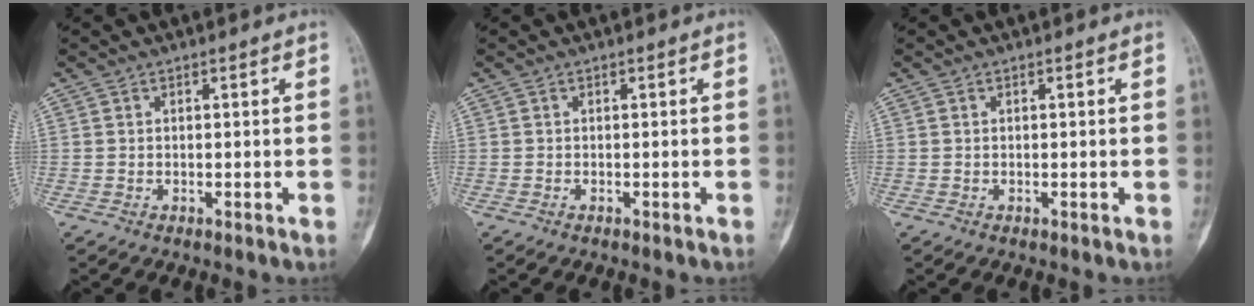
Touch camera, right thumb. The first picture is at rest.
{"total": 0.0}
{"total": 0.0}